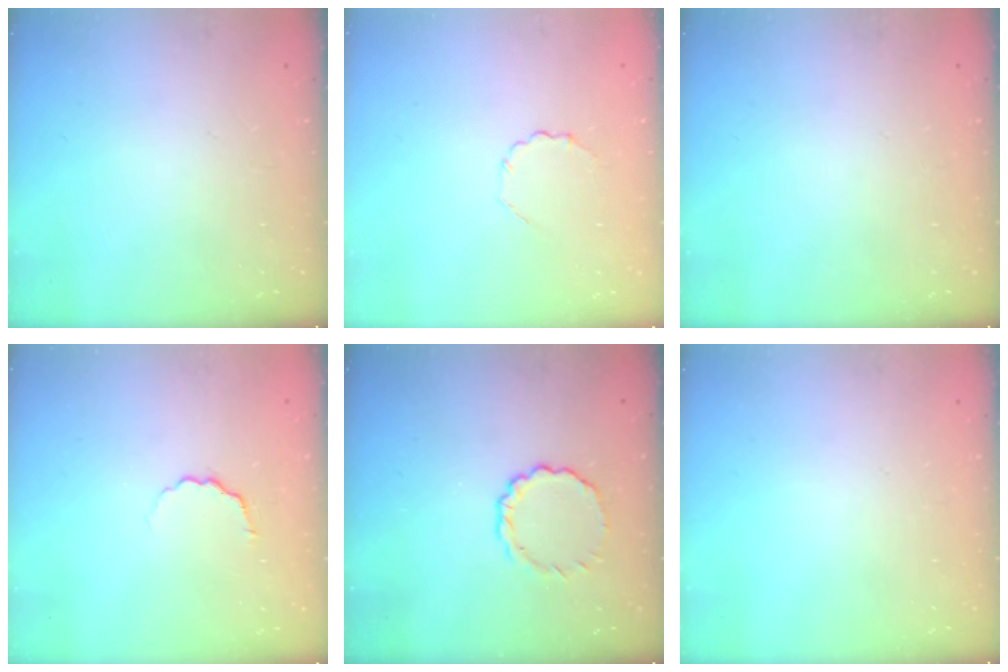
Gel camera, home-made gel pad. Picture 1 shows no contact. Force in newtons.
{"total": 2.8, "press": 2.6, "slide": 1.1}
{"total": 0.0}
{"total": 3.3, "press": 3.1, "slide": 0.9}
{"total": 7.3, "press": 7.1, "slide": 1.5}
{"total": 0.0}